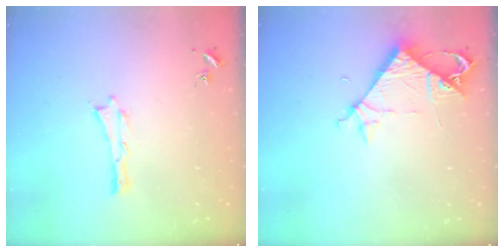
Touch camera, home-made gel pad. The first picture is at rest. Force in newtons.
{"total": 6.0, "press": 6.0, "slide": 0.4}